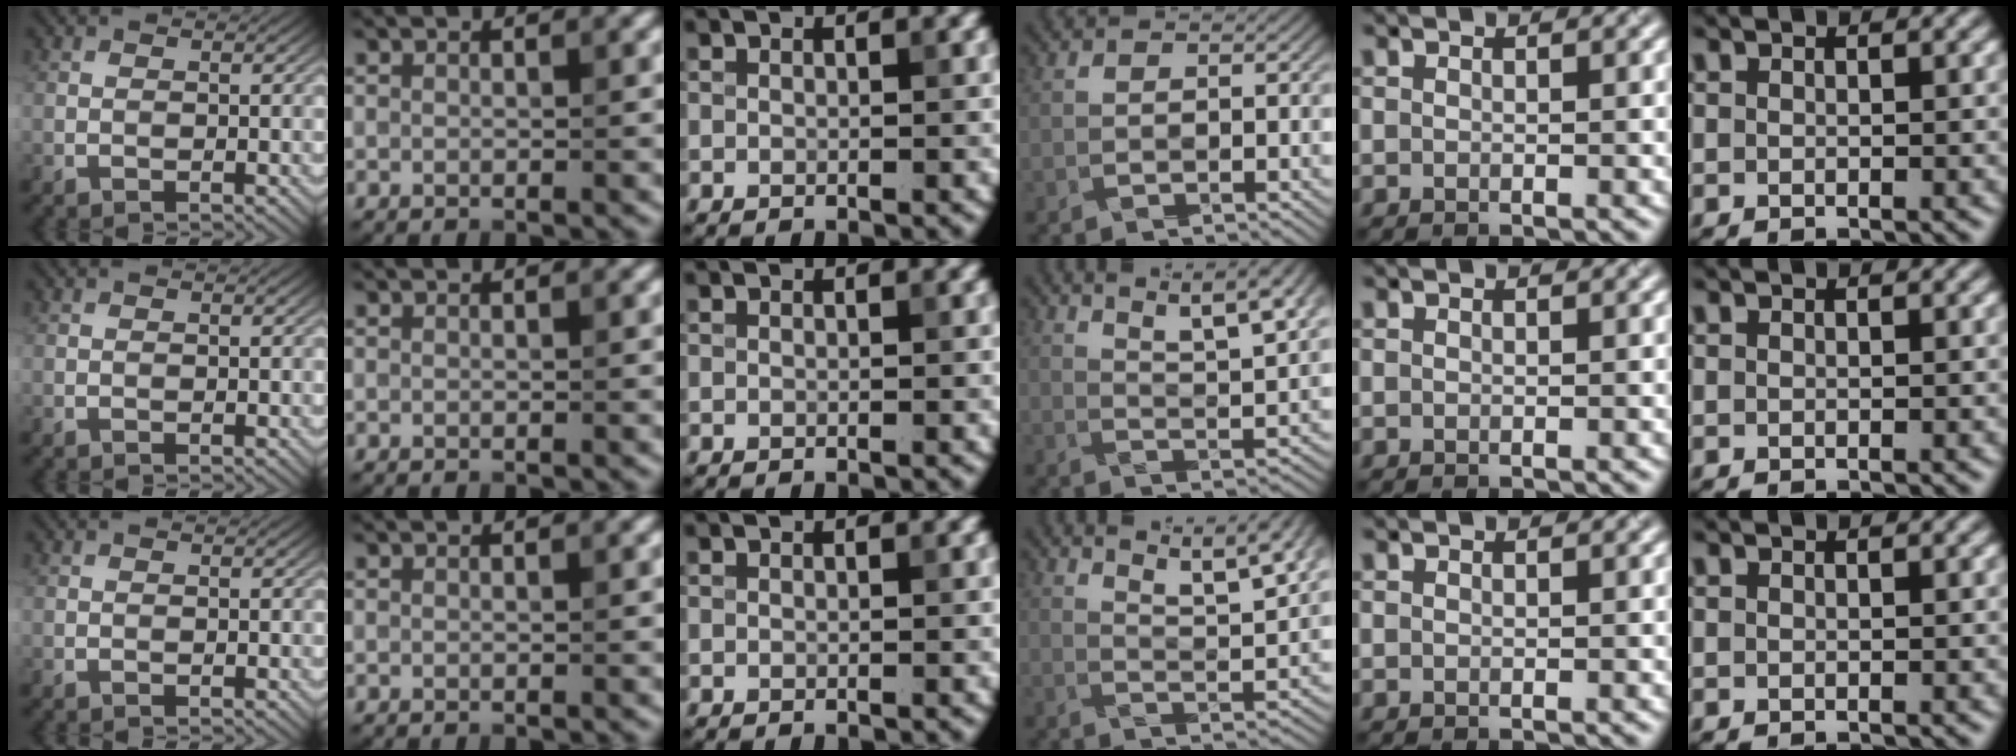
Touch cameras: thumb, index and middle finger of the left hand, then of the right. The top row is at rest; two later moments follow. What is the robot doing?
{"motion": "pour", "object": "sugar"}